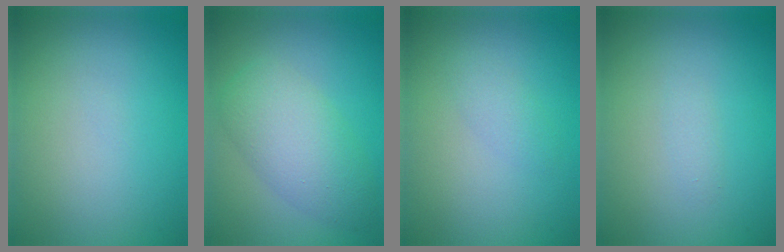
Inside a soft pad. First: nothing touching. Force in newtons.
{"total": 5.3, "press": 5.3, "slide": 0.2}
{"total": 1.3, "press": 1.3, "slide": 0.0}
{"total": 0.8, "press": 0.8, "slide": 0.0}